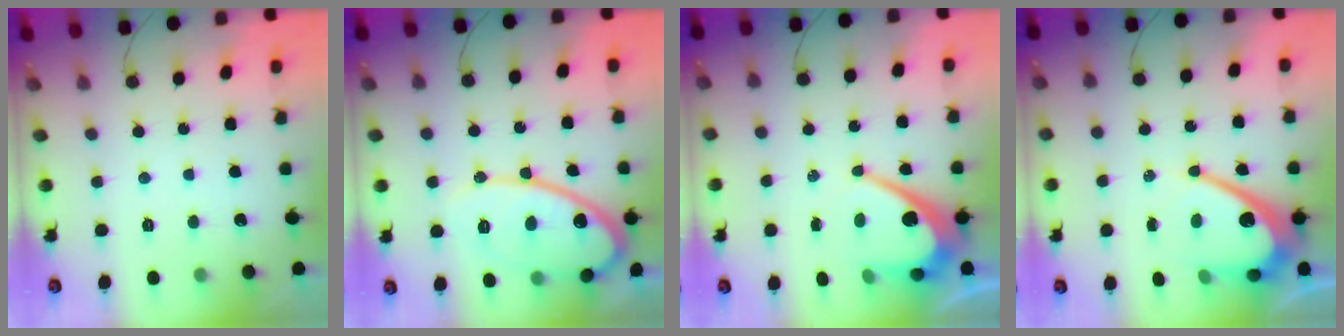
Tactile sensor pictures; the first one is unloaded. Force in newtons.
{"total": 15.6, "press": 15.5, "slide": 1.2}
{"total": 9.9, "press": 9.9, "slide": 1.0}
{"total": 11.9, "press": 11.9, "slide": 1.0}